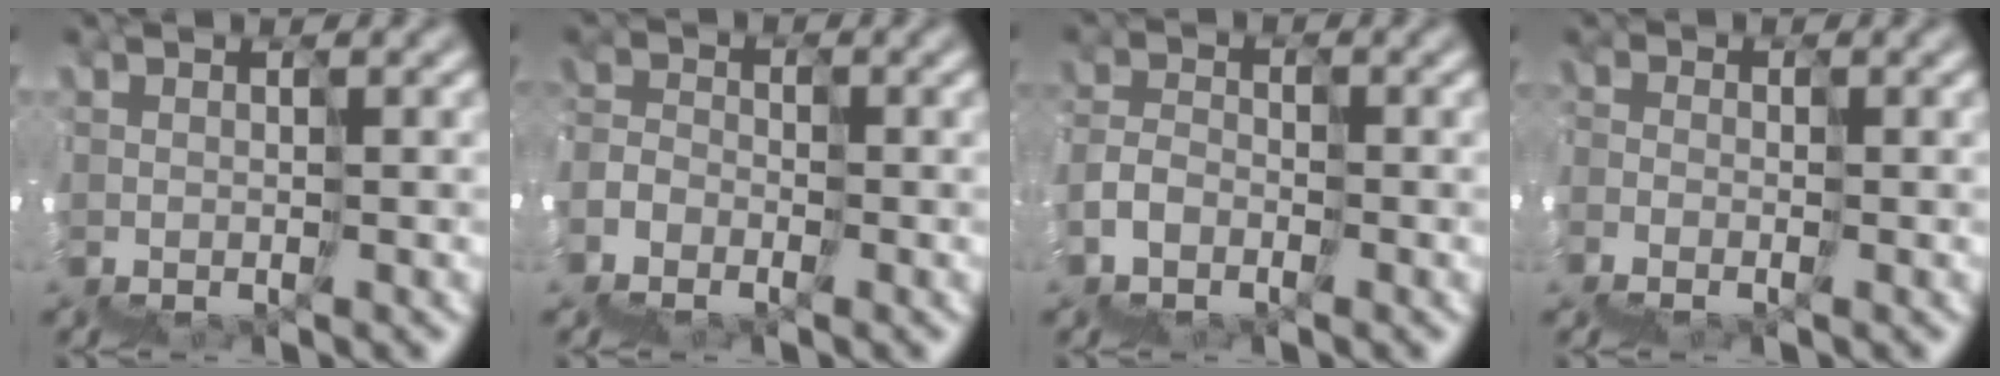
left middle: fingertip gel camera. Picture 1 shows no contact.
{"total": 5.7, "force": [-5.0, 1.9, -1.8], "torque": [0.044, -0.003, -0.079]}
{"total": 3.5, "force": [-2.9, 0.4, -2.0], "torque": [0.040, 0.005, -0.062]}
{"total": 3.2, "force": [-3.0, 1.1, 0.6], "torque": [-0.004, -0.015, -0.050]}